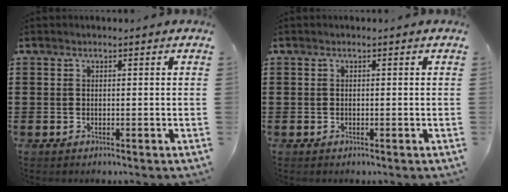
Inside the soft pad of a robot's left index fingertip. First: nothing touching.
{"total": 0.0}